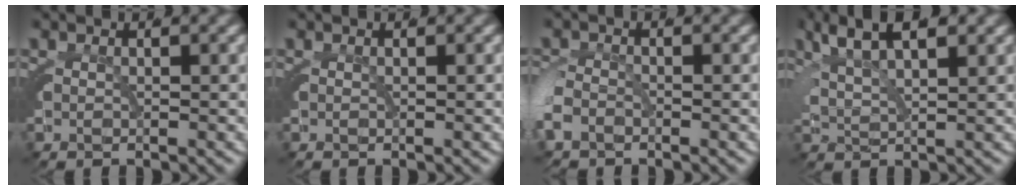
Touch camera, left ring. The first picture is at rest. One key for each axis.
{"total": 0.0}
{"total": 2.3, "fx": -1.6, "fy": 1.6, "fz": 0.0, "tx": -0.016, "ty": -0.001, "tz": -0.033}
{"total": 5.2, "fx": 3.0, "fy": 2.8, "fz": 3.3, "tx": -0.065, "ty": 0.009, "tz": 0.044}